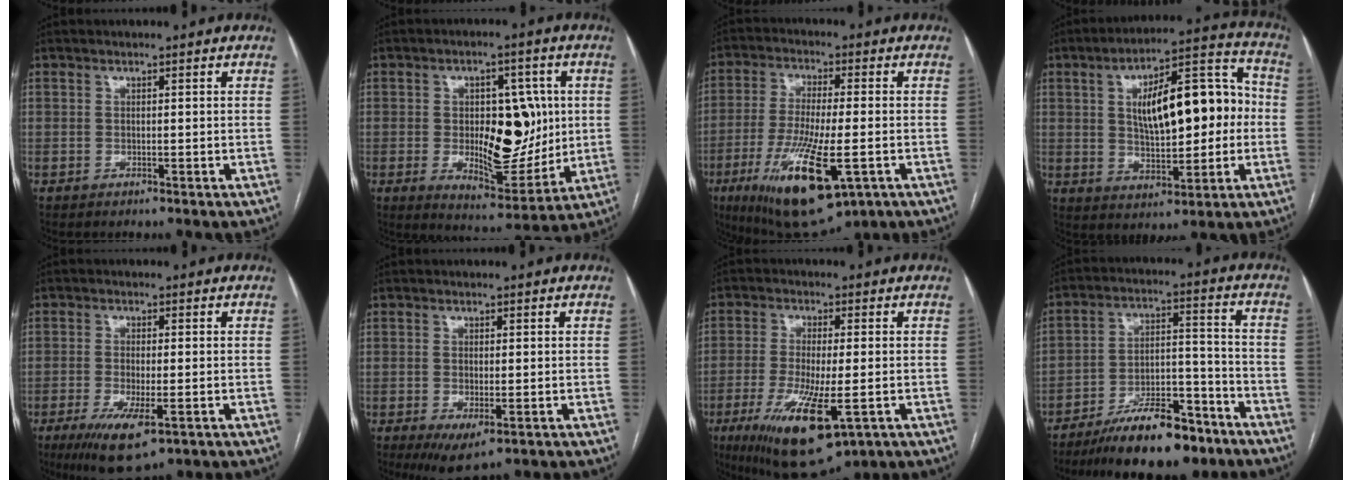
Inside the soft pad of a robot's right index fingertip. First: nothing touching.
{"total": 13.0, "force": [0.3, 6.1, 11.5], "torque": [-0.165, 0.005, 0.018]}
{"total": 17.0, "force": [-6.6, 3.9, 15.2], "torque": [-0.291, -0.037, -0.100]}
{"total": 16.8, "force": [1.4, 6.4, 15.5], "torque": [-0.236, 0.040, 0.030]}
{"total": 8.3, "force": [-4.0, 2.3, 6.9], "torque": [-0.120, -0.021, -0.060]}
{"total": 4.9, "force": [-2.3, 1.8, 4.0], "torque": [-0.057, -0.014, -0.026]}
{"total": 13.9, "force": [-5.7, 3.3, 12.2], "torque": [-0.222, -0.038, -0.083]}
{"total": 15.0, "force": [-11.1, 4.6, 9.0], "torque": [-0.146, 0.020, -0.184]}